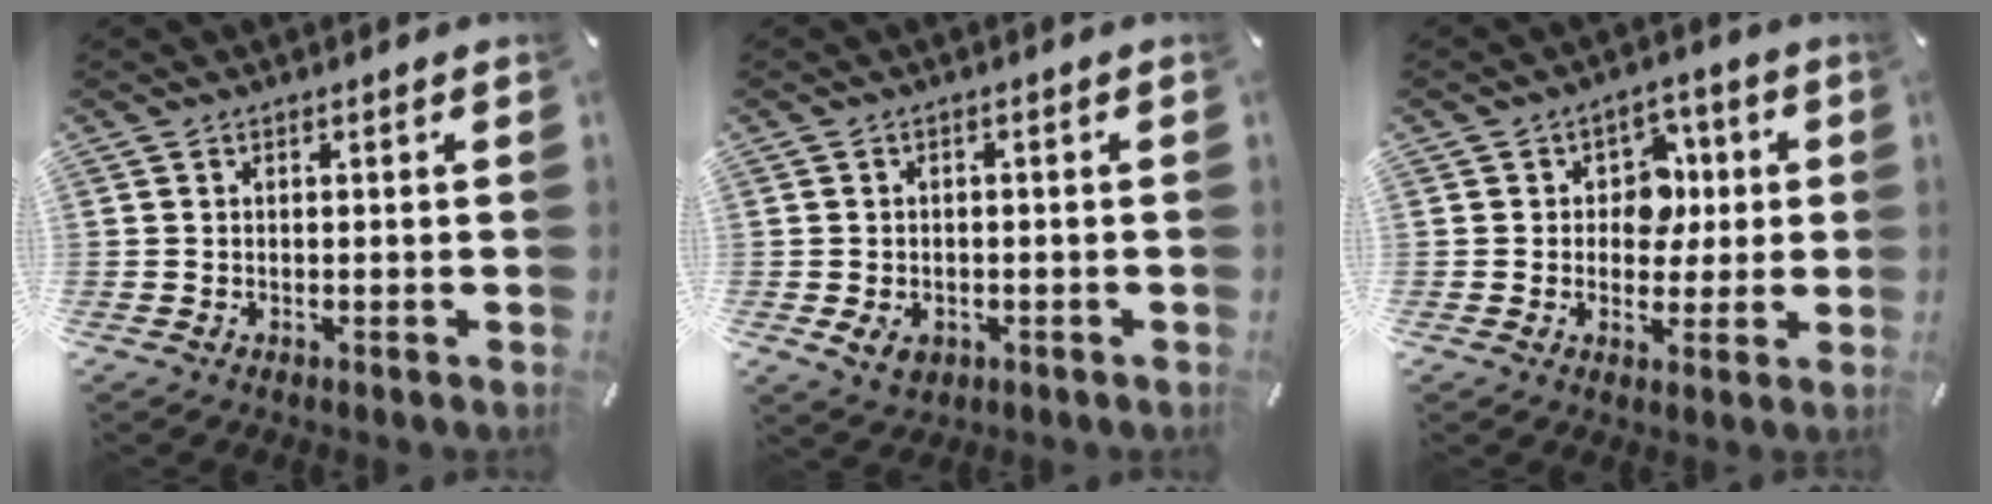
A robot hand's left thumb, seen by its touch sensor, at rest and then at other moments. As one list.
[{"total": 4.0, "force": [-1.5, 3.1, 2.1], "torque": [-0.032, 0.003, -0.028]}, {"total": 8.6, "force": [1.1, 7.4, 4.3], "torque": [-0.054, 0.003, 0.016]}]